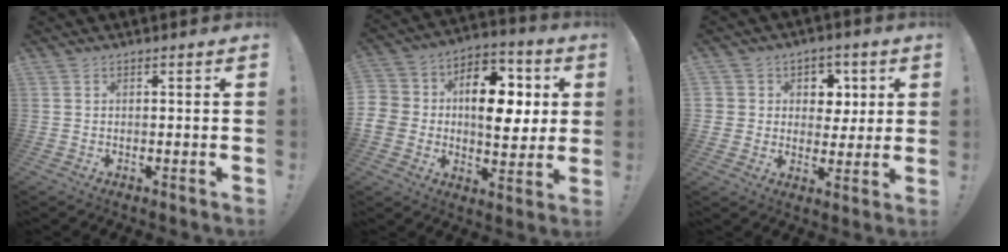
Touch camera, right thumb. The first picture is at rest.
{"total": 16.0, "force": [0.7, 11.7, 10.9], "torque": [-0.166, 0.014, 0.016]}
{"total": 7.7, "force": [1.7, 7.4, 1.5], "torque": [-0.015, -0.013, 0.037]}